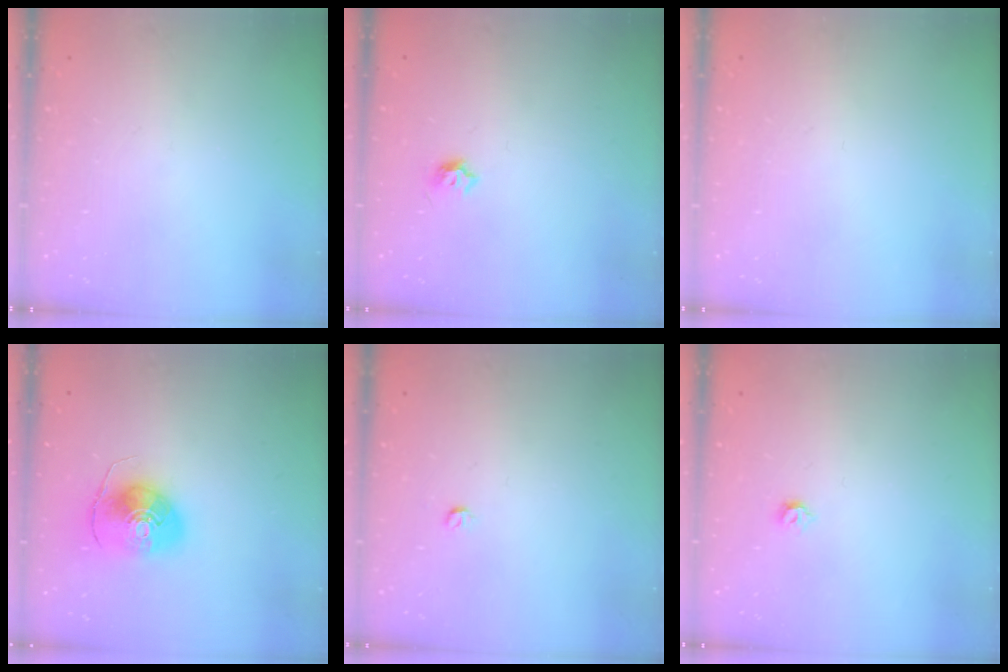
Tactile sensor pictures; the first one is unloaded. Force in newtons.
{"total": 4.0, "press": 3.9, "slide": 0.7}
{"total": 0.9, "press": 0.9, "slide": 0.1}
{"total": 10.0, "press": 9.9, "slide": 1.4}
{"total": 3.2, "press": 3.2, "slide": 0.4}
{"total": 3.1, "press": 3.0, "slide": 0.8}